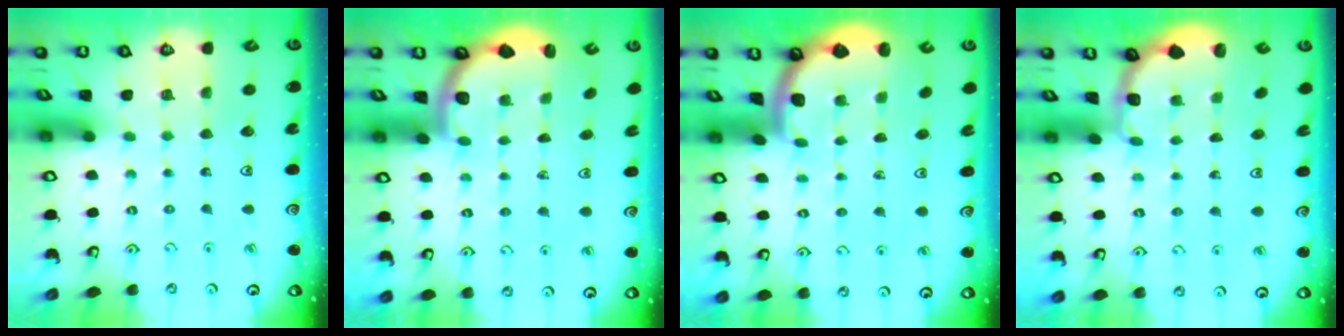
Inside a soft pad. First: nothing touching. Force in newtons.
{"total": 2.6, "press": 2.5, "slide": 0.7}
{"total": 1.6, "press": 1.6, "slide": 0.1}
{"total": 1.7, "press": 1.5, "slide": 0.7}